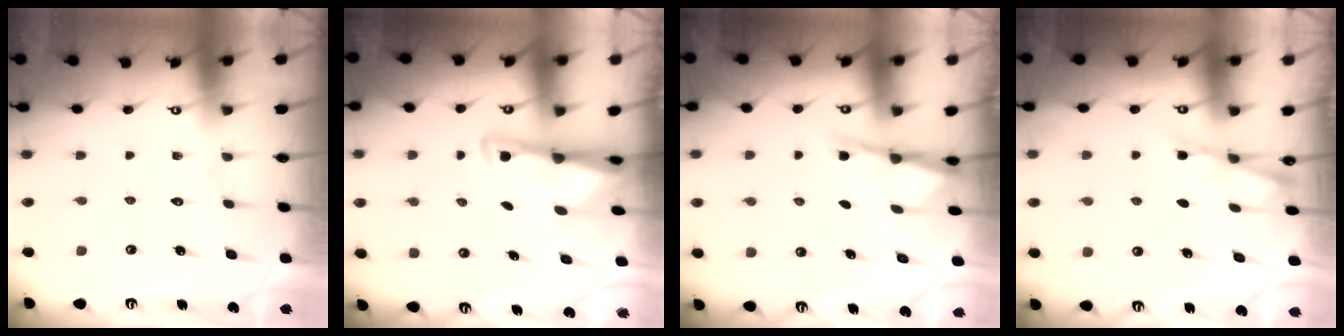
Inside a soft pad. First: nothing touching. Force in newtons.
{"total": 2.8, "press": 2.8, "slide": 0.4}
{"total": 2.4, "press": 2.4, "slide": 0.3}
{"total": 2.6, "press": 2.6, "slide": 0.4}